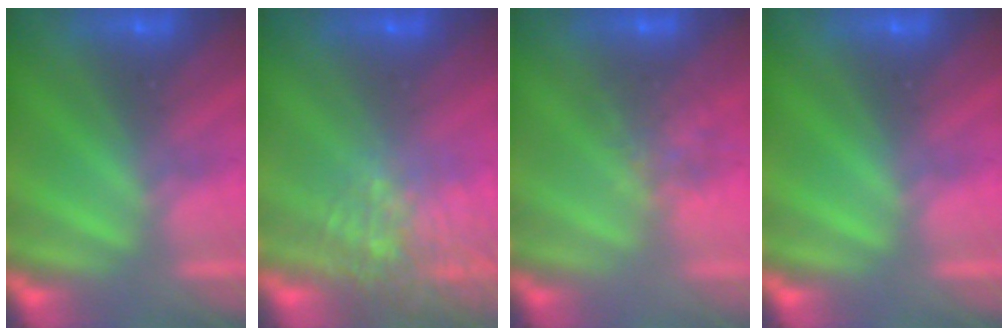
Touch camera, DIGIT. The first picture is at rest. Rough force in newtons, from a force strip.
{"total": 7.1}
{"total": 4.2}
{"total": 0.0}